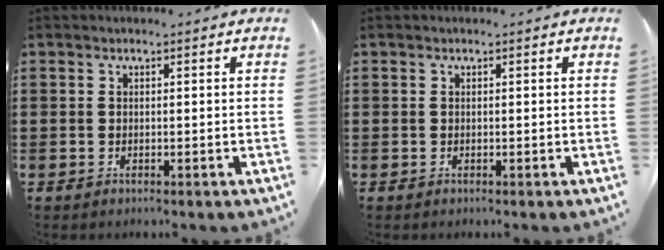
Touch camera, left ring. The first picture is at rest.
{"total": 0.0}